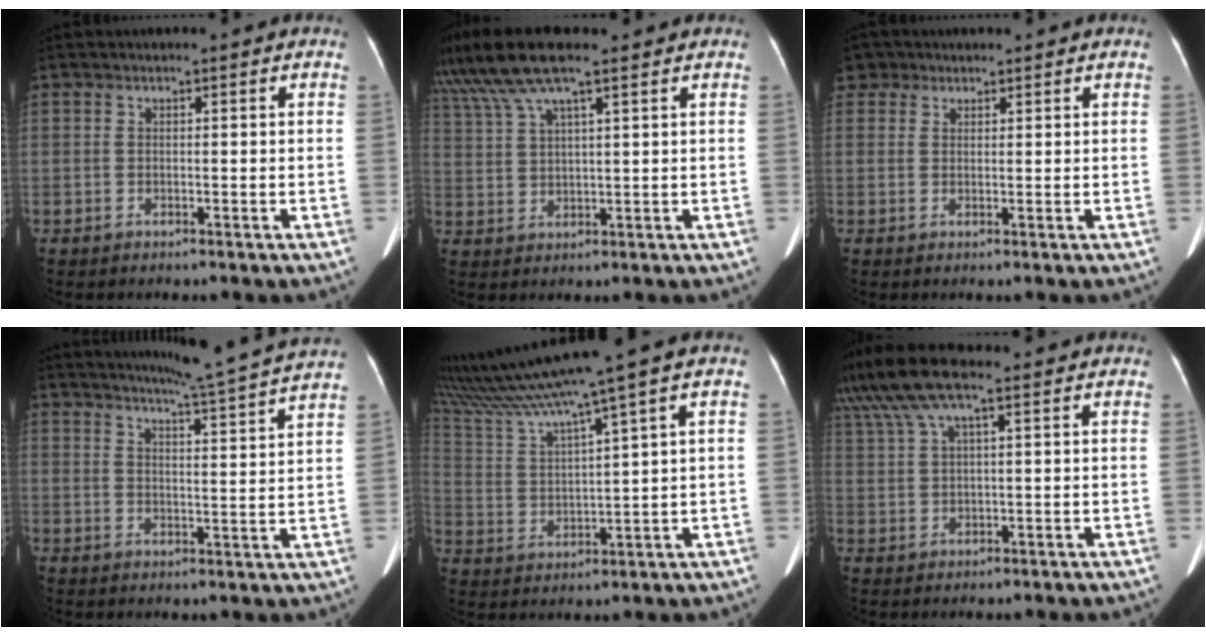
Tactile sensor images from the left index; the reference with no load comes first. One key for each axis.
{"total": 10.4, "fx": 7.9, "fy": 1.1, "fz": 6.7, "tx": -0.138, "ty": 0.032, "tz": 0.149}
{"total": 3.0, "fx": 1.7, "fy": 2.5, "fz": 0.1, "tx": 0.000, "ty": 0.019, "tz": 0.028}
{"total": 12.9, "fx": 11.8, "fy": -2.2, "fz": 4.8, "tx": -0.086, "ty": -0.031, "tz": 0.149}
{"total": 13.7, "fx": 10.6, "fy": -2.3, "fz": 8.4, "tx": -0.158, "ty": 0.009, "tz": 0.196}
{"total": 9.8, "fx": 6.8, "fy": 1.9, "fz": 6.7, "tx": -0.144, "ty": 0.043, "tz": 0.130}